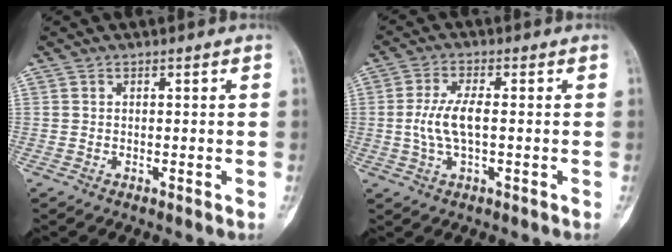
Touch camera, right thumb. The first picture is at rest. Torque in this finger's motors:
{"motor_torque": [0.18, 0.19, 0.80, -0.04, 0.04]}